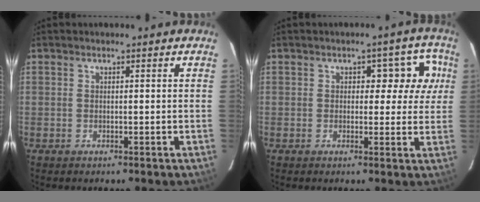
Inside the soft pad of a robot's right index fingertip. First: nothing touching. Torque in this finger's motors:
{"motor_torque": [0.10, 0.00, 0.04, 0.02]}